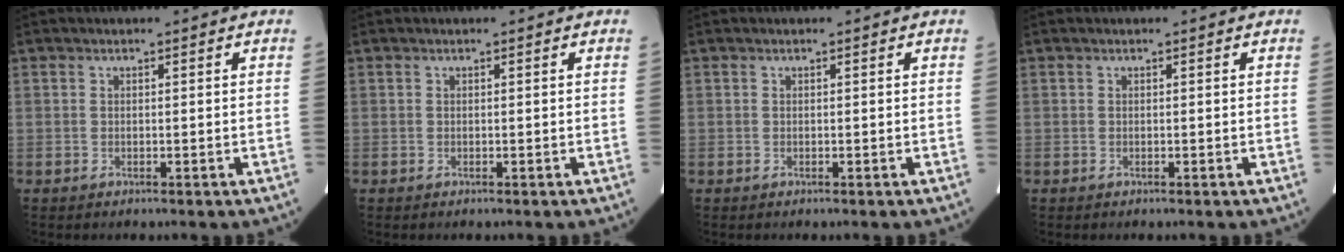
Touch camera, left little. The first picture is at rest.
{"total": 0.0}
{"total": 0.0}
{"total": 0.0}